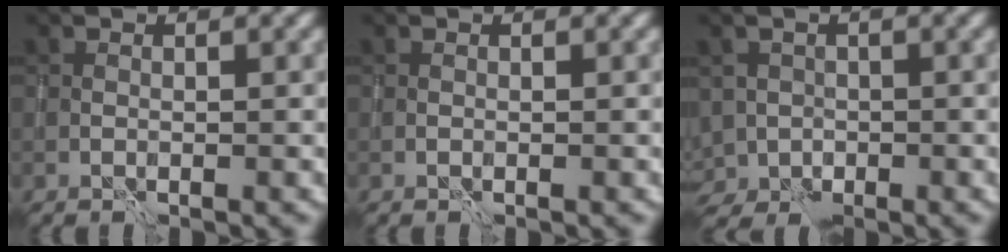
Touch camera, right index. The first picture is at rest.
{"total": 0.0}
{"total": 3.7, "force": [-1.9, 3.0, 0.9], "torque": [-0.003, -0.012, -0.036]}